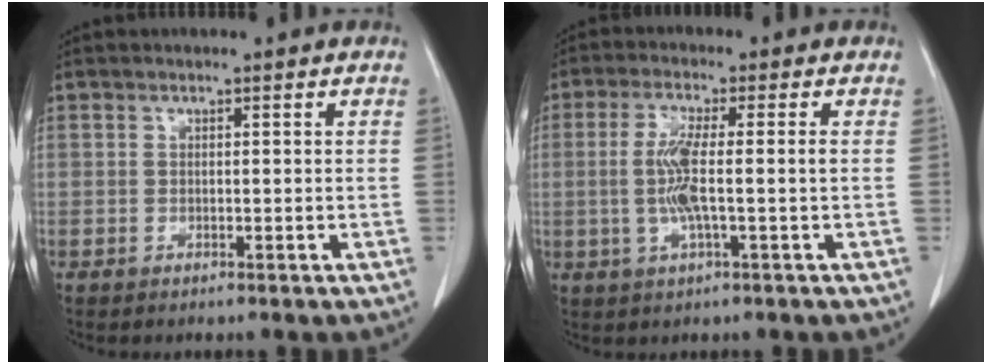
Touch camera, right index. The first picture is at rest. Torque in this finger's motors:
{"motor_torque": [0.41, 0.17, 0.21, 0.08]}